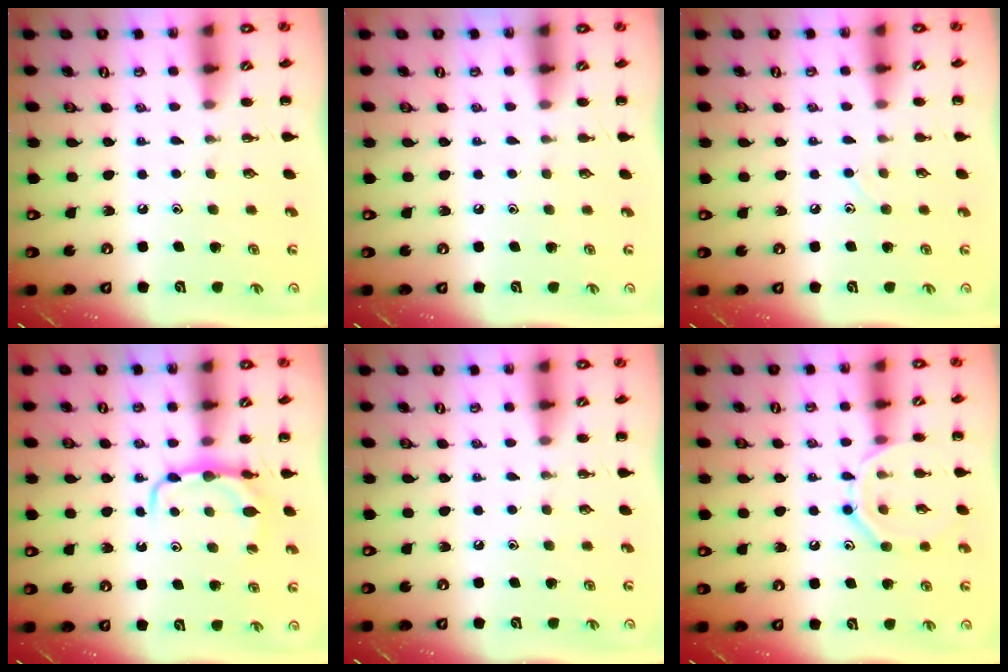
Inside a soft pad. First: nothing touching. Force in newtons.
{"total": 0.0}
{"total": 6.1, "press": 5.8, "slide": 2.1}
{"total": 7.2, "press": 7.1, "slide": 0.8}
{"total": 0.0}
{"total": 10.4, "press": 10.4, "slide": 0.6}